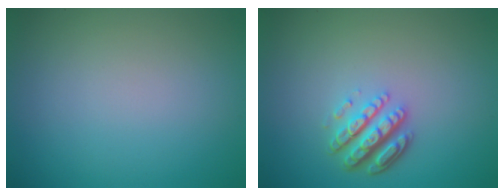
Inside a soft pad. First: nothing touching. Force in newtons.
{"total": 4.4, "press": 3.2, "slide": 3.1}